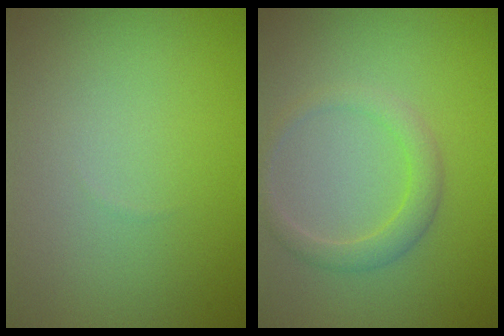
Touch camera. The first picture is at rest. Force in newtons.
{"total": 2.2, "press": 2.2, "slide": 0.2}